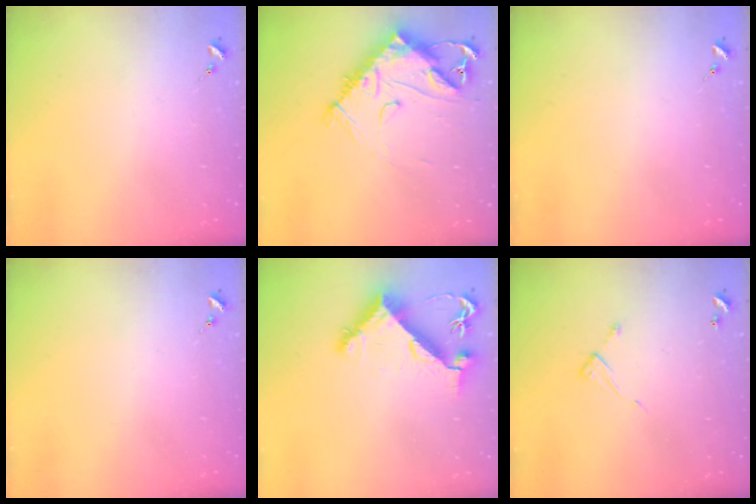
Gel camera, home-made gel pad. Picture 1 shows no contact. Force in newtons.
{"total": 14.6, "press": 14.5, "slide": 1.1}
{"total": 0.0}
{"total": 0.0}
{"total": 8.5, "press": 8.4, "slide": 1.4}
{"total": 5.1, "press": 5.1, "slide": 0.4}